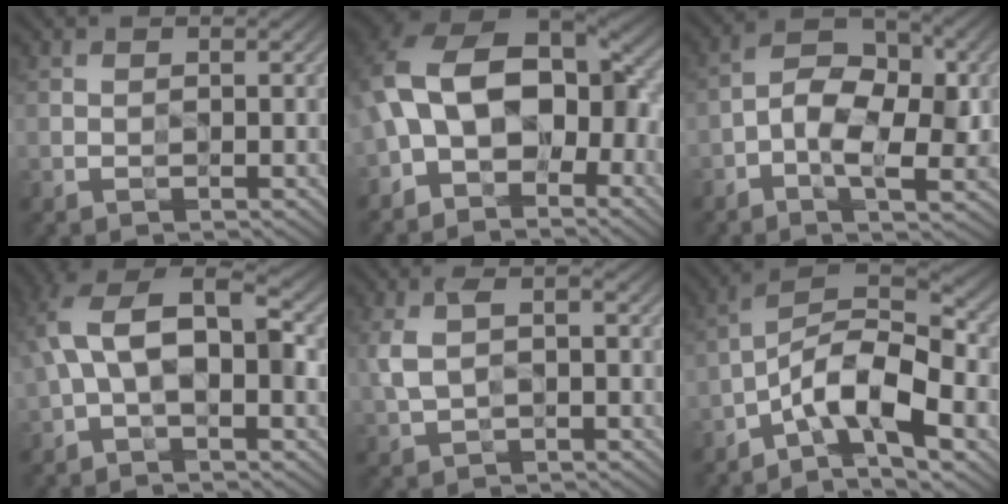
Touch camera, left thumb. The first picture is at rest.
{"total": 14.5, "force": [-2.1, 9.2, 11.1], "torque": [-0.219, -0.005, -0.044]}
{"total": 7.4, "force": [-1.6, 3.8, 6.1], "torque": [-0.106, 0.006, -0.036]}
{"total": 10.4, "force": [0.2, 5.7, 8.7], "torque": [-0.179, 0.019, -0.003]}
{"total": 4.4, "force": [0.3, 2.7, 3.4], "torque": [-0.088, 0.000, 0.003]}
{"total": 11.8, "force": [-5.7, 4.2, 9.5], "torque": [-0.170, 0.002, -0.112]}